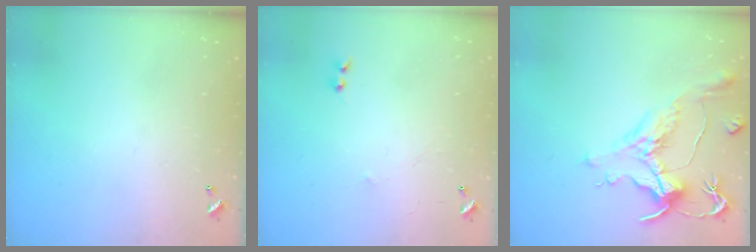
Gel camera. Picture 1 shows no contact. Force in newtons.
{"total": 1.2, "press": 1.2, "slide": 0.3}
{"total": 1.1, "press": 0.2, "slide": 1.1}